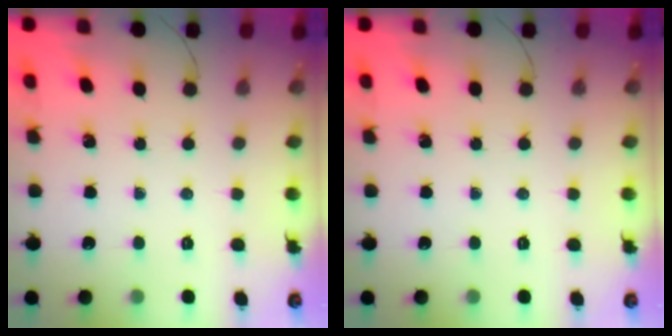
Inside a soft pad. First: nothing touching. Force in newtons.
{"total": 0.0}